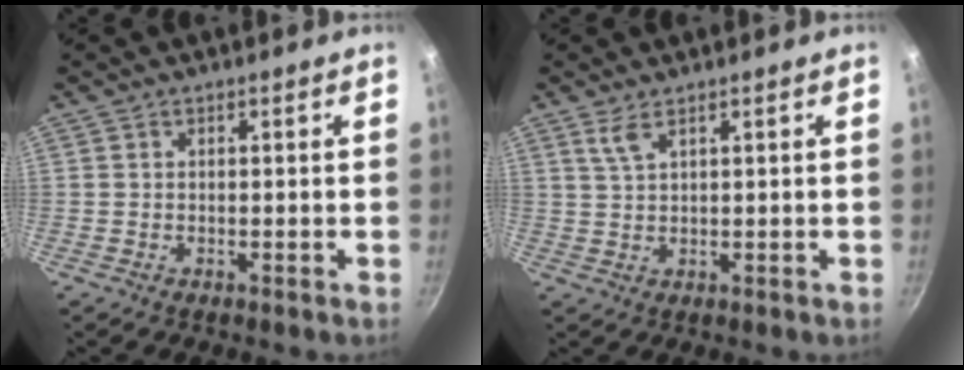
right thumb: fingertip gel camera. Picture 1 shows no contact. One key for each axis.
{"total": 3.1, "fx": 2.0, "fy": 1.2, "fz": 2.0, "tx": -0.040, "ty": -0.010, "tz": 0.045}